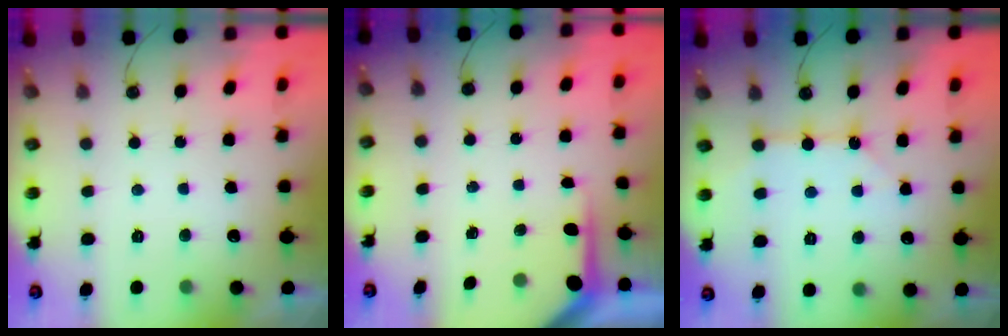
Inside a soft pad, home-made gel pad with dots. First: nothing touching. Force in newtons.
{"total": 3.6, "press": 3.6, "slide": 0.4}
{"total": 4.5, "press": 4.5, "slide": 0.4}